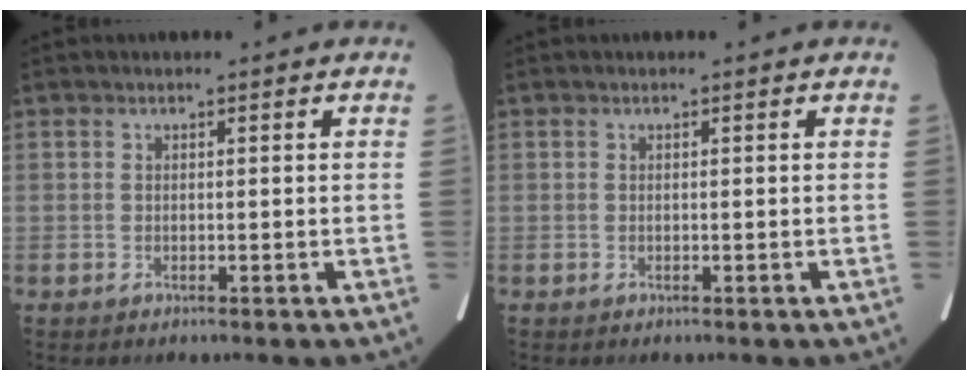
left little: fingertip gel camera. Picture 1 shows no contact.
{"total": 0.0}